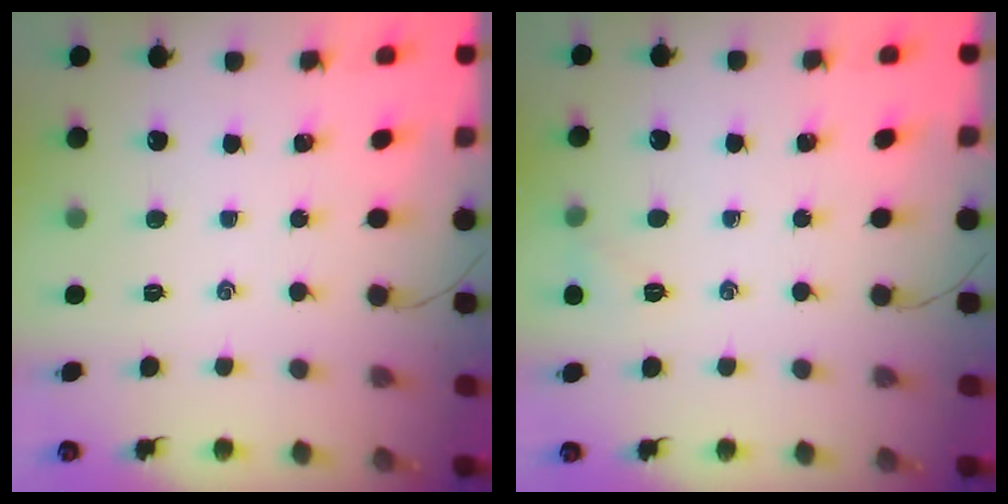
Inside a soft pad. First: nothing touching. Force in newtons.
{"total": 4.8, "press": 4.6, "slide": 1.4}